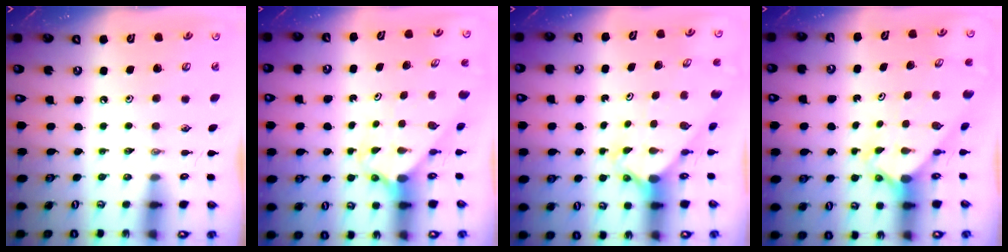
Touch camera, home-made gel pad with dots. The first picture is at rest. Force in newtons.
{"total": 2.3, "press": 2.3, "slide": 0.2}
{"total": 2.5, "press": 2.5, "slide": 0.2}
{"total": 2.6, "press": 2.6, "slide": 0.2}